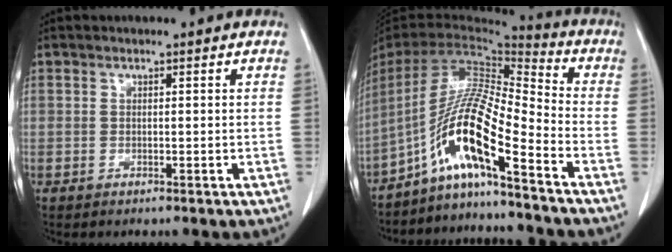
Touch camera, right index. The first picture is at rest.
{"total": 12.7, "force": [-8.0, -0.1, 9.8], "torque": [-0.189, 0.007, -0.154]}